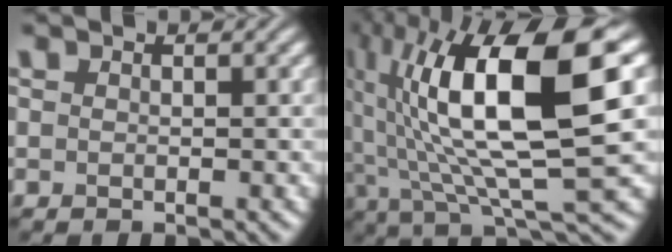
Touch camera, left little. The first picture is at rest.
{"total": 15.8, "force": [3.7, 4.7, 14.6], "torque": [-0.269, 0.008, 0.067]}